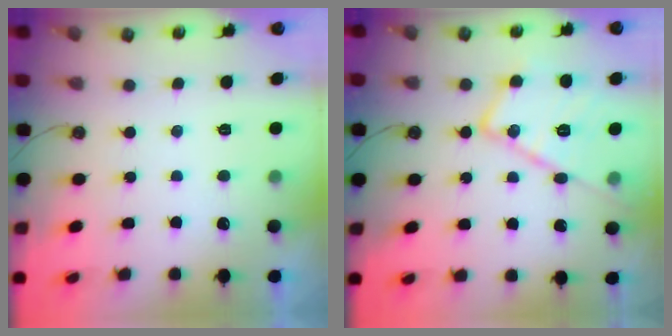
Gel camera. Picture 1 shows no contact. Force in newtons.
{"total": 17.8, "press": 17.7, "slide": 1.5}